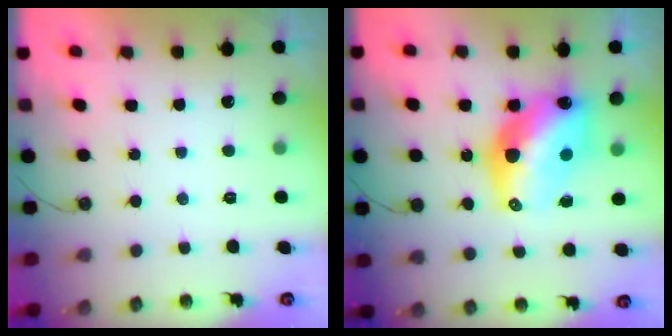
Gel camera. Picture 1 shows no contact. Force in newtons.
{"total": 16.7, "press": 16.6, "slide": 1.5}